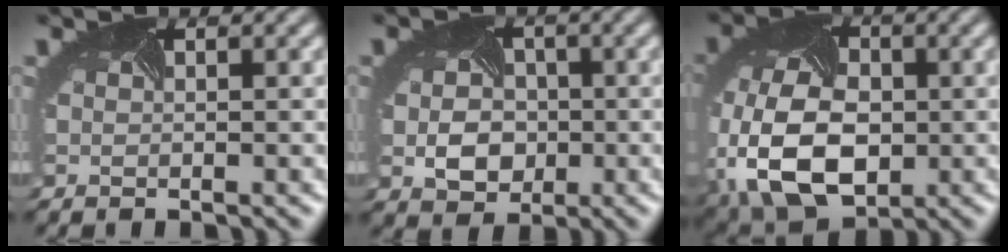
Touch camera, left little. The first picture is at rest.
{"total": 4.9, "force": [-0.6, 3.9, 2.8], "torque": [-0.045, -0.008, -0.007]}
{"total": 12.5, "force": [-3.2, 8.2, 8.8], "torque": [-0.207, -0.040, -0.053]}